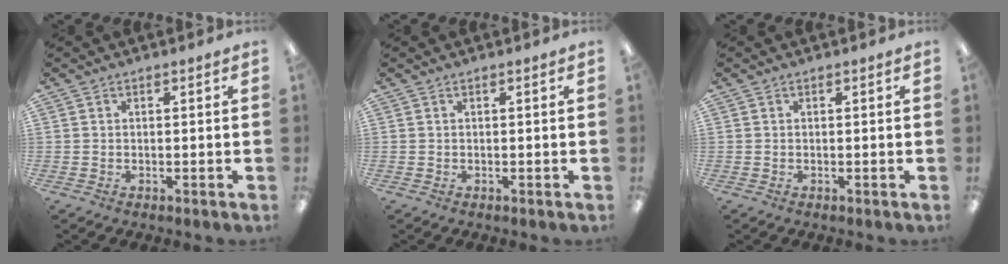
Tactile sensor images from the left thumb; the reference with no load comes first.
{"total": 0.0}
{"total": 0.0}